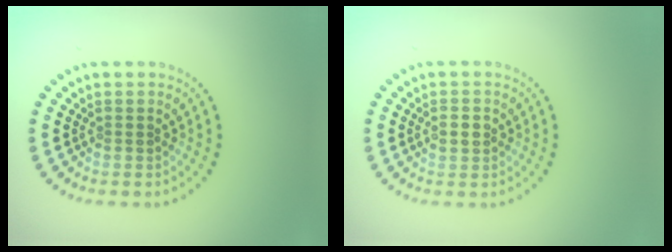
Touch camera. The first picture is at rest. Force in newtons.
{"total": 1.5, "press": 1.5, "slide": 0.0}